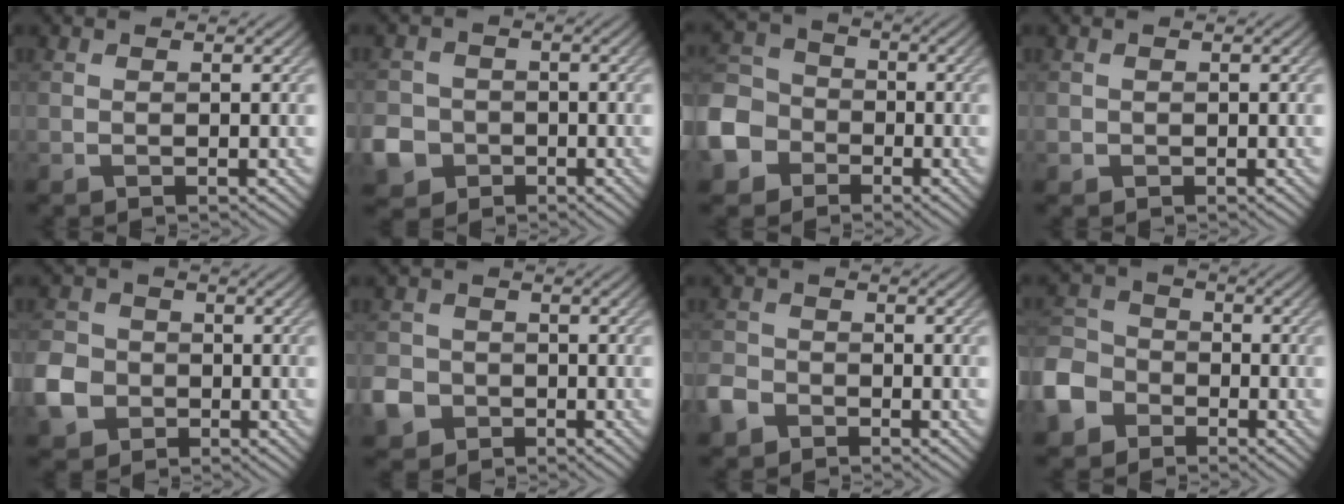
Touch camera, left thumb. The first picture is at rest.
{"total": 6.2, "force": [-2.6, 5.3, 1.9], "torque": [-0.056, -0.017, -0.068]}
{"total": 9.9, "force": [-4.6, 7.8, 3.9], "torque": [-0.127, -0.022, -0.113]}
{"total": 0.7, "force": [-0.2, 0.7, 0.0], "torque": [0.000, -0.006, -0.005]}
{"total": 6.4, "force": [-2.3, 5.4, 2.6], "torque": [-0.078, -0.010, -0.062]}
{"total": 5.2, "force": [-2.4, 4.3, 1.7], "torque": [-0.049, -0.011, -0.060]}
{"total": 4.3, "force": [-2.8, 2.9, 1.5], "torque": [-0.042, -0.001, -0.066]}
{"total": 9.0, "force": [-4.9, 6.6, 3.7], "torque": [-0.116, -0.018, -0.114]}